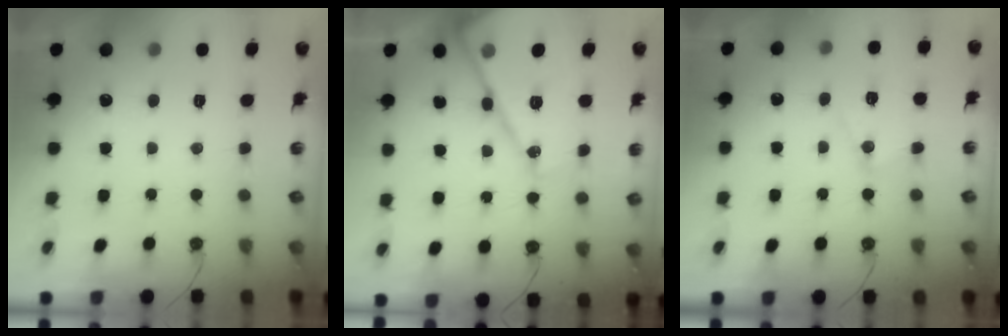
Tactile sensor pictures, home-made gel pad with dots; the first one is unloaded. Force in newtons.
{"total": 20.9, "press": 20.8, "slide": 2.0}
{"total": 8.6, "press": 8.6, "slide": 0.4}